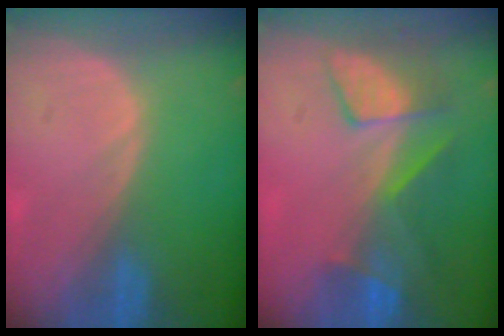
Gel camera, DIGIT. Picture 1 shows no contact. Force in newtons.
{"total": 8.1, "press": 7.2, "slide": 3.7}